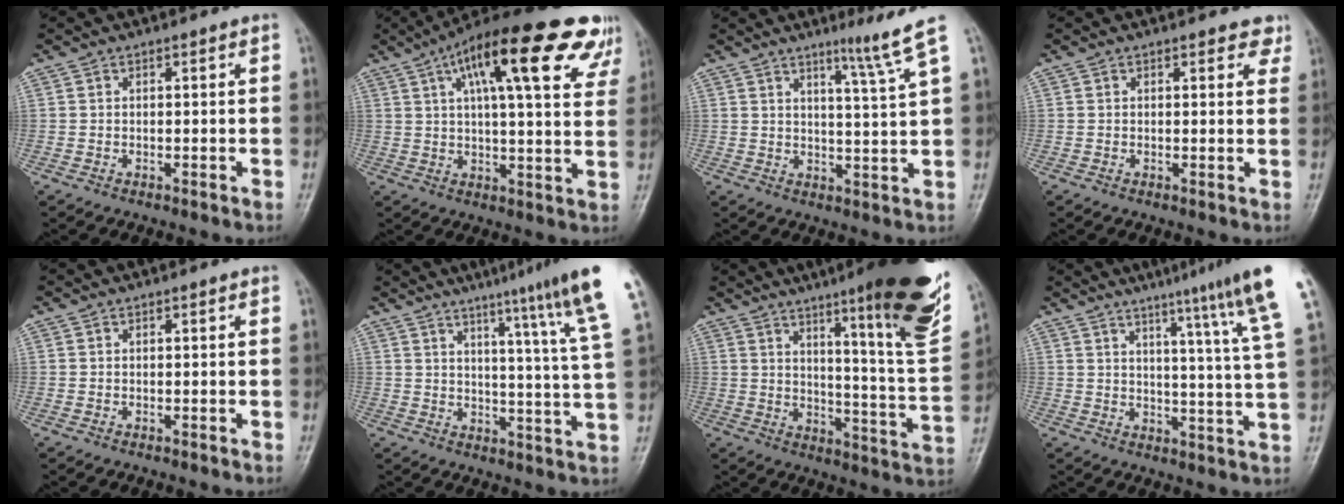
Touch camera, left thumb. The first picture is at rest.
{"total": 24.5, "force": [12.2, 7.2, 20.0], "torque": [-0.278, 0.007, 0.169]}
{"total": 6.5, "force": [4.2, -1.4, 4.7], "torque": [-0.071, -0.042, 0.069]}
{"total": 2.8, "force": [2.0, 1.5, 1.3], "torque": [0.012, -0.008, 0.016]}
{"total": 0.0}
{"total": 16.6, "force": [10.7, -0.5, 12.7], "torque": [-0.166, -0.063, 0.129]}
{"total": 22.9, "force": [13.5, 2.3, 18.3], "torque": [-0.226, -0.069, 0.190]}
{"total": 15.8, "force": [10.3, -0.6, 12.0], "torque": [-0.160, -0.058, 0.122]}